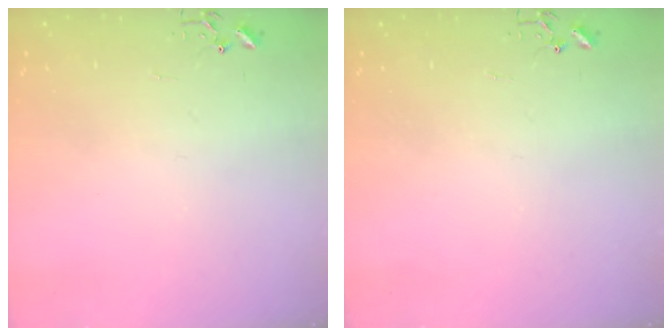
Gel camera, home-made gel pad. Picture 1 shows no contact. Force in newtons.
{"total": 0.0}